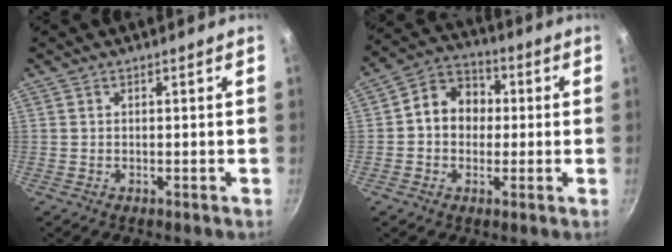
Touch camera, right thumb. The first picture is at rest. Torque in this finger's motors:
{"motor_torque": [-0.29, 0.24, -0.13, -0.15, 0.15]}